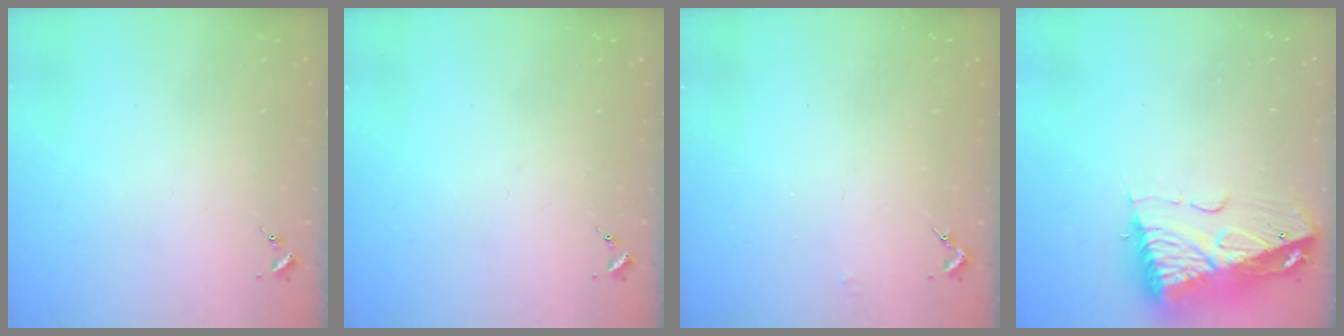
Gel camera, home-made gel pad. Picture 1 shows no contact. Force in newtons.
{"total": 0.0}
{"total": 1.4, "press": 1.4, "slide": 0.1}
{"total": 12.6, "press": 12.5, "slide": 1.4}